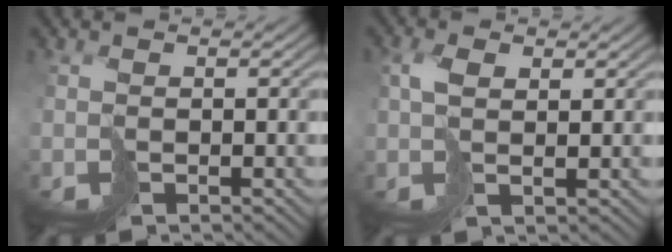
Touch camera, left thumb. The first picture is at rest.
{"total": 2.8, "force": [1.3, 1.2, 2.2], "torque": [-0.051, 0.003, 0.026]}